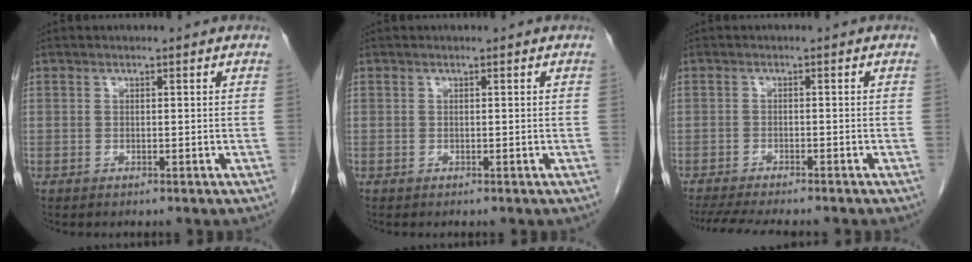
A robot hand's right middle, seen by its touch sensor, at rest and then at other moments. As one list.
[{"total": 0.0}, {"total": 9.8, "force": [-8.5, 1.4, 4.6], "torque": [-0.070, -0.015, -0.125]}]